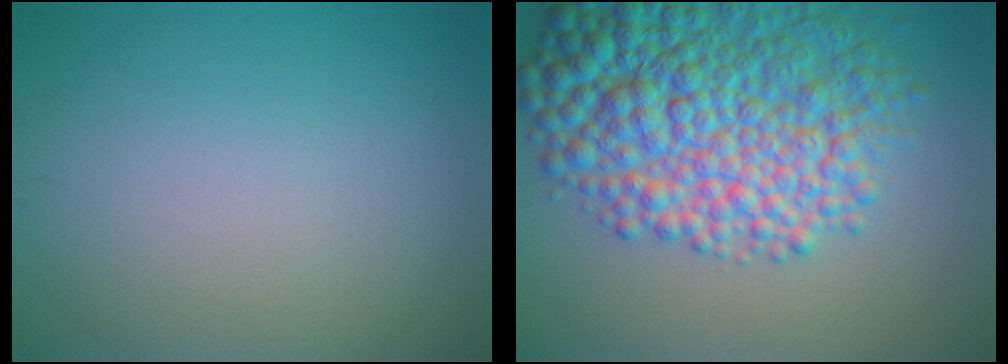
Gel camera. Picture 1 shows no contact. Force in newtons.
{"total": 10.7, "press": 10.7, "slide": 0.3}